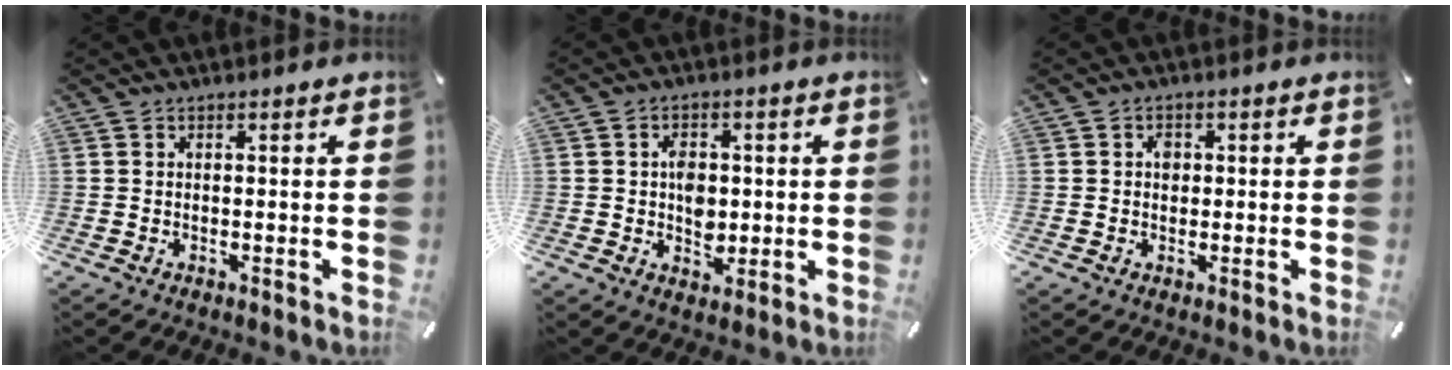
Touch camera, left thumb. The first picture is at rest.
{"total": 6.3, "force": [-0.2, 5.0, 3.8], "torque": [-0.040, 0.001, -0.006]}
{"total": 2.4, "force": [0.1, 2.0, 1.2], "torque": [-0.009, 0.001, -0.004]}